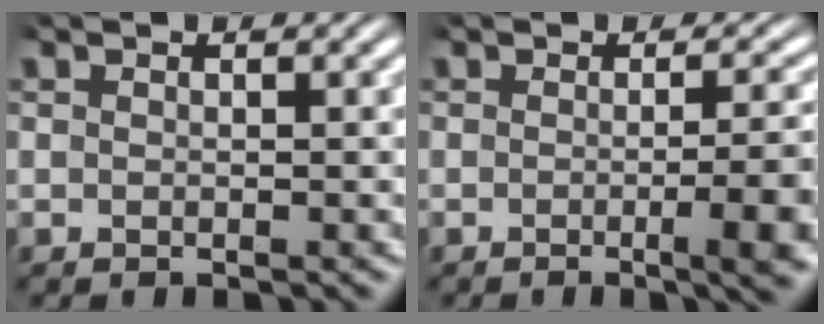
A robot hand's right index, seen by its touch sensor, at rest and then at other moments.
{"total": 4.7, "force": [-1.6, 0.6, 4.4], "torque": [-0.045, 0.004, -0.029]}